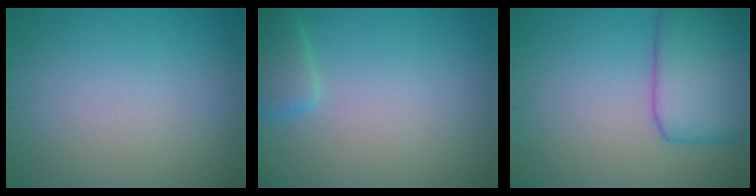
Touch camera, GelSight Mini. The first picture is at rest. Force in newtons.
{"total": 2.3, "press": 2.3, "slide": 0.2}
{"total": 7.8, "press": 7.8, "slide": 0.3}